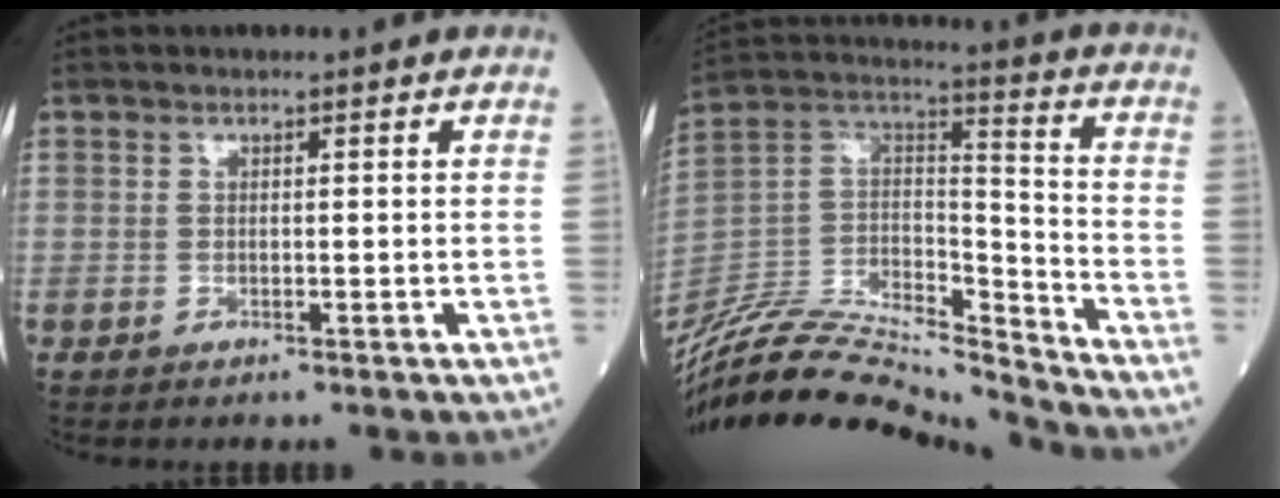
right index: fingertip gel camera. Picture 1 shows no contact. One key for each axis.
{"total": 21.8, "fx": -20.7, "fy": 1.8, "fz": 6.5, "tx": -0.138, "ty": 0.020, "tz": -0.368}